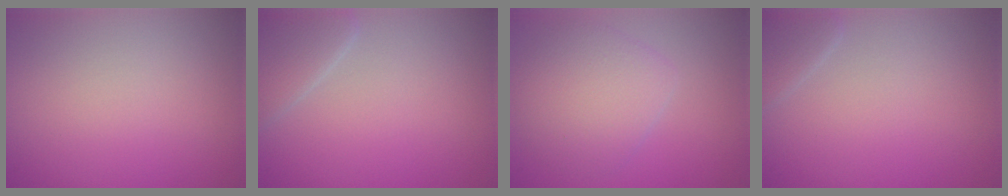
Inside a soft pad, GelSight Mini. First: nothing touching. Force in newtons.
{"total": 2.7, "press": 2.6, "slide": 0.2}
{"total": 3.9, "press": 3.9, "slide": 0.2}
{"total": 1.5, "press": 1.5, "slide": 0.1}